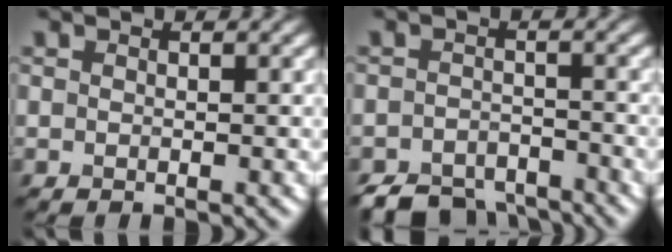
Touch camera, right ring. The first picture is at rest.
{"total": 5.0, "force": [-4.4, 2.0, 1.3], "torque": [-0.012, -0.008, -0.079]}